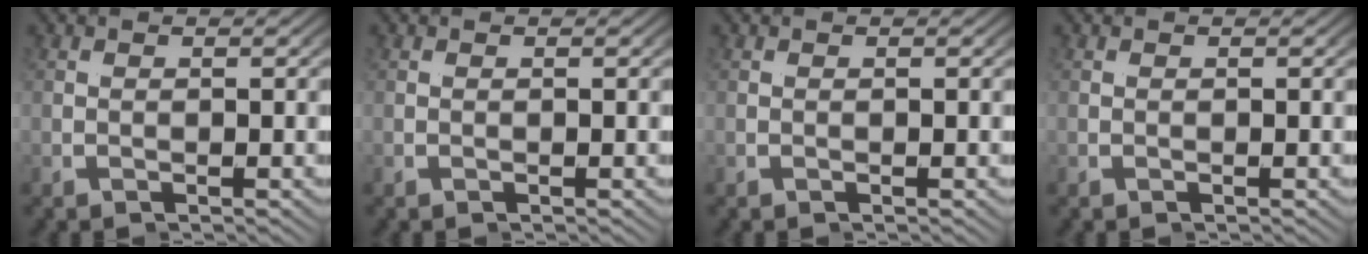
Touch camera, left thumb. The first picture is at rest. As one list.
[{"total": 0.0}, {"total": 0.0}, {"total": 0.0}]